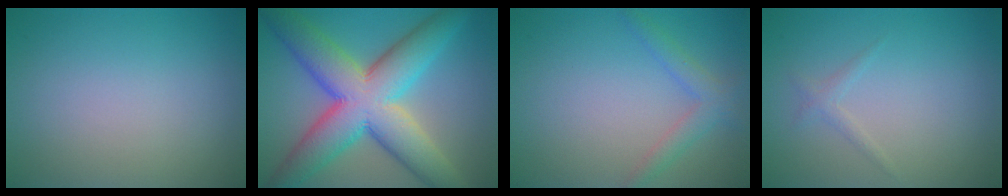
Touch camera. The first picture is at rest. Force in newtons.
{"total": 12.2, "press": 12.2, "slide": 0.2}
{"total": 2.2, "press": 2.2, "slide": 0.1}
{"total": 0.9, "press": 0.9, "slide": 0.1}